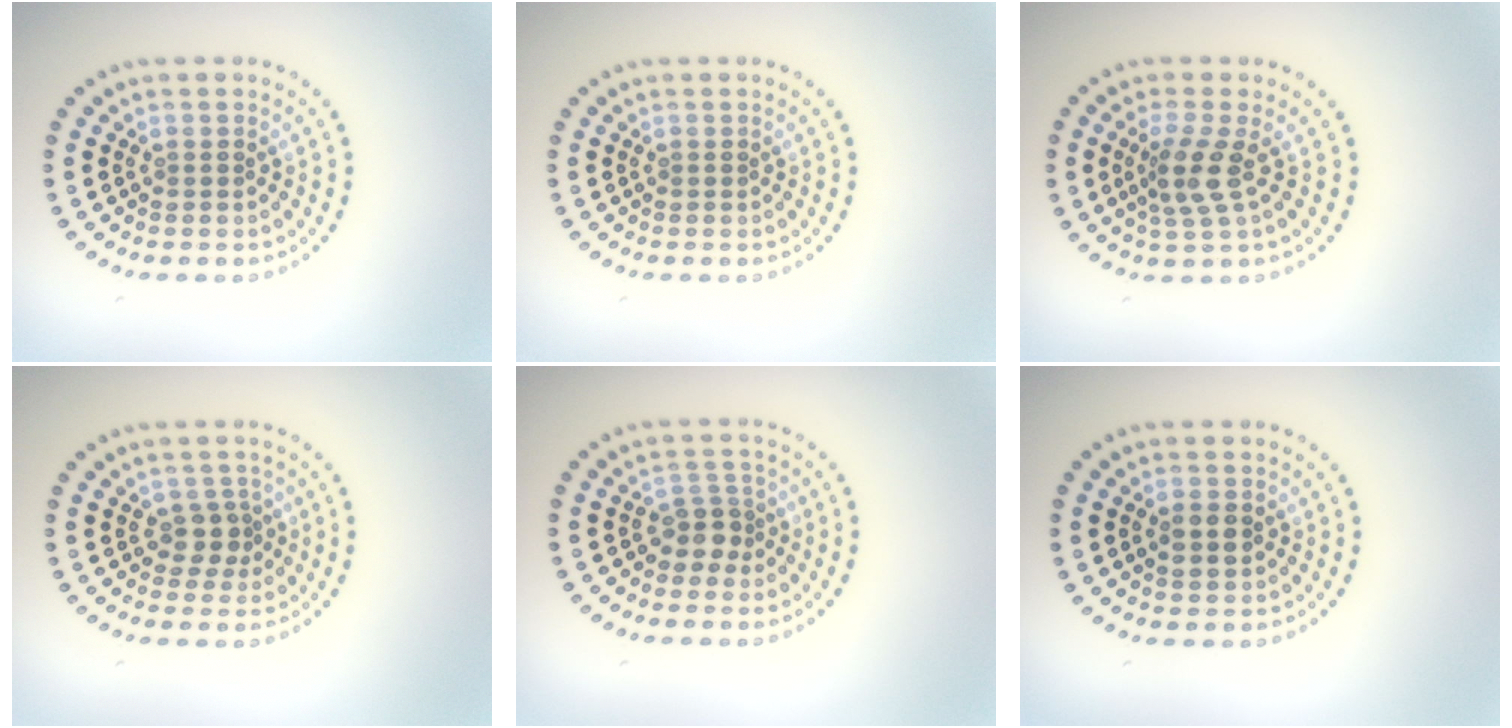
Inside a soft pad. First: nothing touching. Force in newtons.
{"total": 0.0}
{"total": 2.8, "press": 2.1, "slide": 1.9}
{"total": 1.9, "press": 1.5, "slide": 1.2}
{"total": 2.3, "press": 1.8, "slide": 1.3}
{"total": 1.7, "press": 1.7, "slide": 0.1}